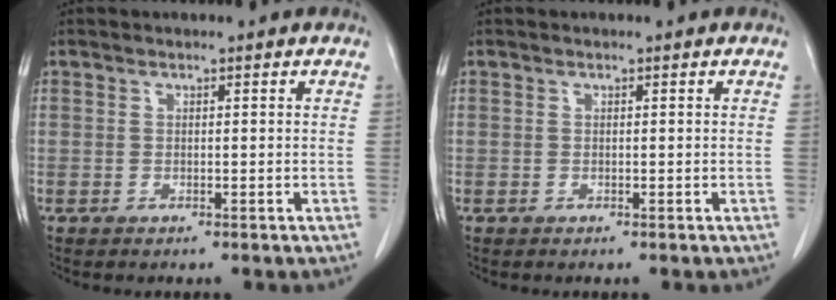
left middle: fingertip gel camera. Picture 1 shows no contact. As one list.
[{"total": 0.0}]